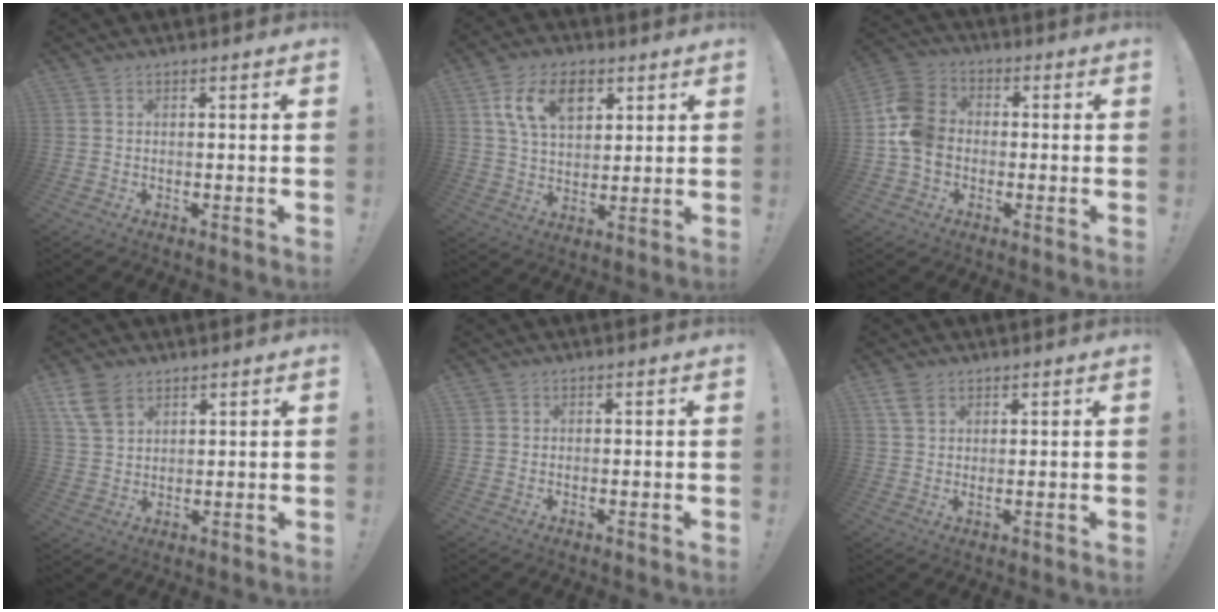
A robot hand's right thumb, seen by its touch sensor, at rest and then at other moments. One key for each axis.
{"total": 13.0, "fx": 5.9, "fy": 8.4, "fz": 8.0, "tx": -0.121, "ty": -0.010, "tz": 0.111}
{"total": 11.6, "fx": -2.3, "fy": 9.2, "fz": 6.6, "tx": -0.126, "ty": 0.027, "tz": -0.040}
{"total": 8.1, "fx": 4.7, "fy": 5.1, "fz": 4.2, "tx": -0.087, "ty": -0.010, "tz": 0.095}
{"total": 1.1, "fx": 0.7, "fy": 0.8, "fz": -0.1, "tx": 0.001, "ty": 0.003, "tz": 0.011}
{"total": 4.0, "fx": 2.5, "fy": 2.1, "fz": 2.4, "tx": -0.038, "ty": -0.007, "tz": 0.047}